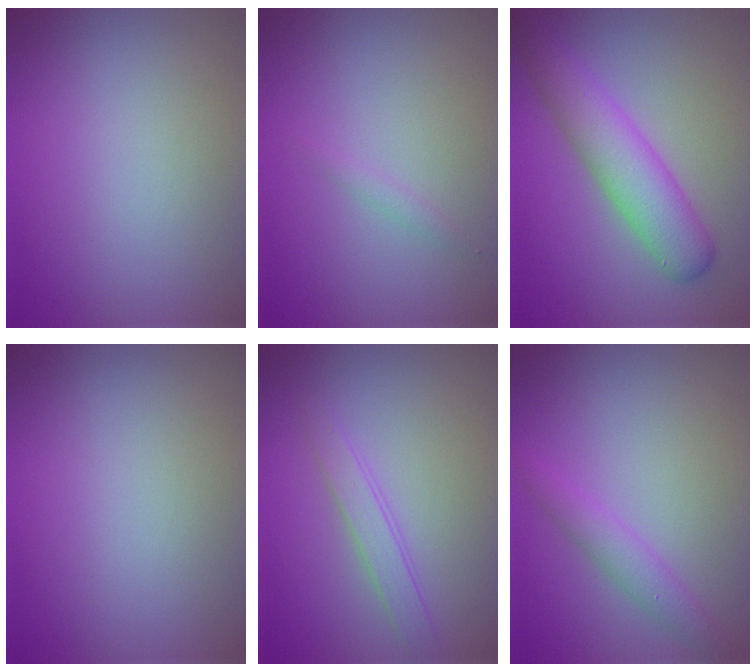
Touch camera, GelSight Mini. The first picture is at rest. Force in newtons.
{"total": 0.8, "press": 0.8, "slide": 0.0}
{"total": 5.2, "press": 5.2, "slide": 0.1}
{"total": 0.0}
{"total": 2.0, "press": 2.0, "slide": 0.0}
{"total": 2.1, "press": 2.1, "slide": 0.1}